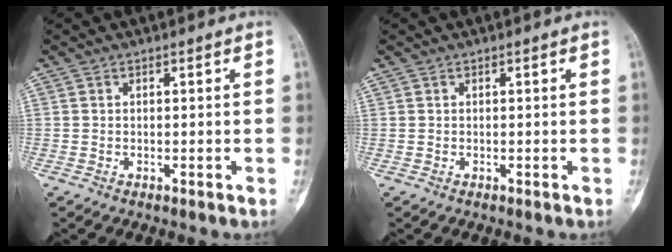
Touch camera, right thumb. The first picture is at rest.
{"total": 0.0}